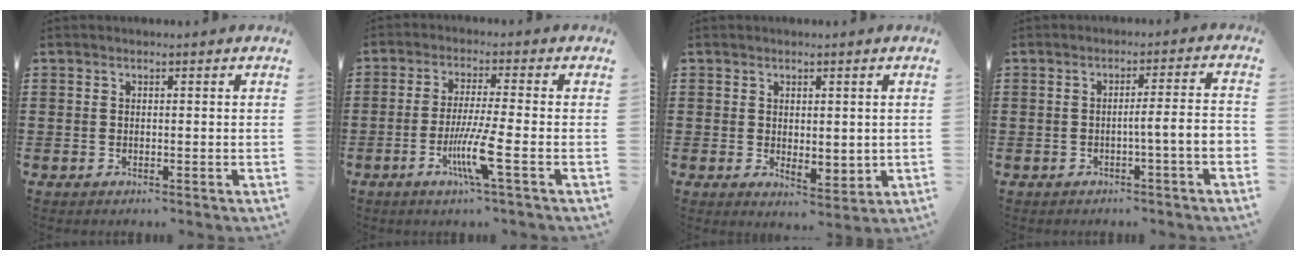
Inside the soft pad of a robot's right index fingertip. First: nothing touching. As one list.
[{"total": 7.7, "force": [-2.9, 0.0, 7.1], "torque": [-0.144, -0.020, -0.056]}, {"total": 2.2, "force": [1.0, 1.5, 1.3], "torque": [-0.020, 0.004, 0.017]}, {"total": 4.5, "force": [-1.5, -0.2, 4.2], "torque": [-0.071, -0.005, -0.029]}]